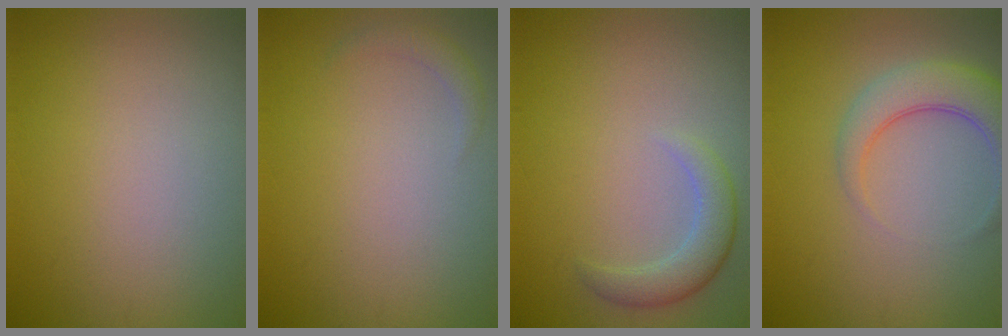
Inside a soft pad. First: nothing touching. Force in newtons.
{"total": 1.2, "press": 1.2, "slide": 0.2}
{"total": 2.7, "press": 2.7, "slide": 0.4}
{"total": 4.4, "press": 4.4, "slide": 0.4}